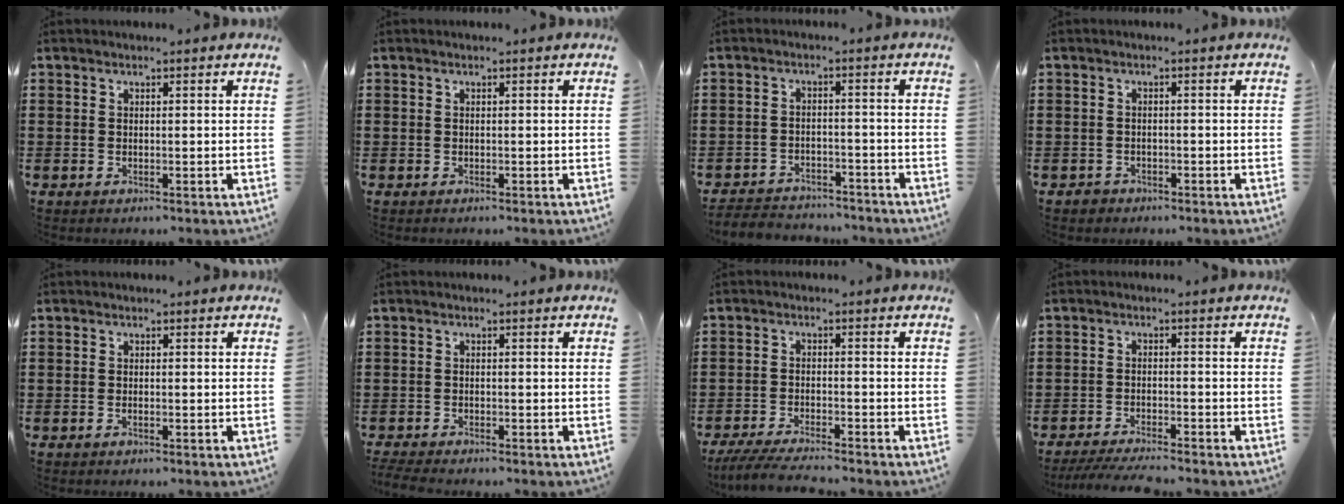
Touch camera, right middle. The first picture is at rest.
{"total": 0.0}
{"total": 3.5, "force": [-3.4, 0.7, 0.0], "torque": [-0.006, 0.003, -0.074]}
{"total": 1.1, "force": [-0.9, 0.6, 0.0], "torque": [-0.003, 0.002, -0.022]}
{"total": 0.7, "force": [-0.4, 0.1, 0.6], "torque": [-0.012, -0.005, -0.005]}
{"total": 1.7, "force": [-1.7, 0.1, 0.3], "torque": [-0.015, -0.004, -0.037]}
{"total": 4.5, "force": [-4.1, 0.2, 1.7], "torque": [-0.041, -0.012, -0.083]}
{"total": 4.0, "force": [-3.8, 0.1, 1.3], "torque": [-0.027, -0.006, -0.077]}